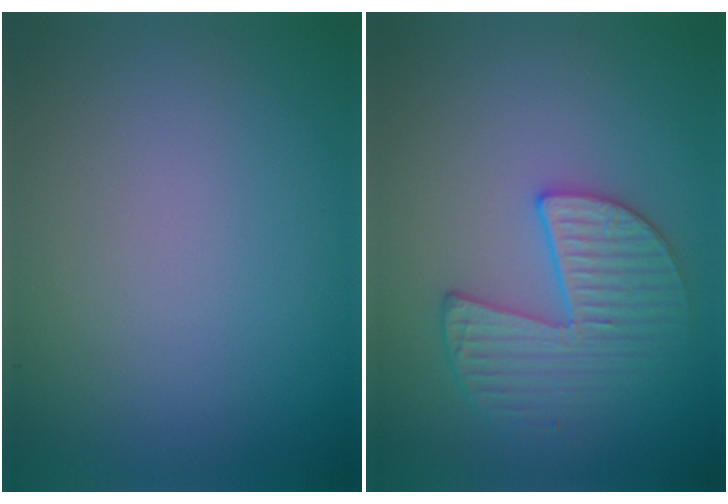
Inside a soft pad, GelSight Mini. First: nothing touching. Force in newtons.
{"total": 3.6, "press": 3.5, "slide": 0.6}